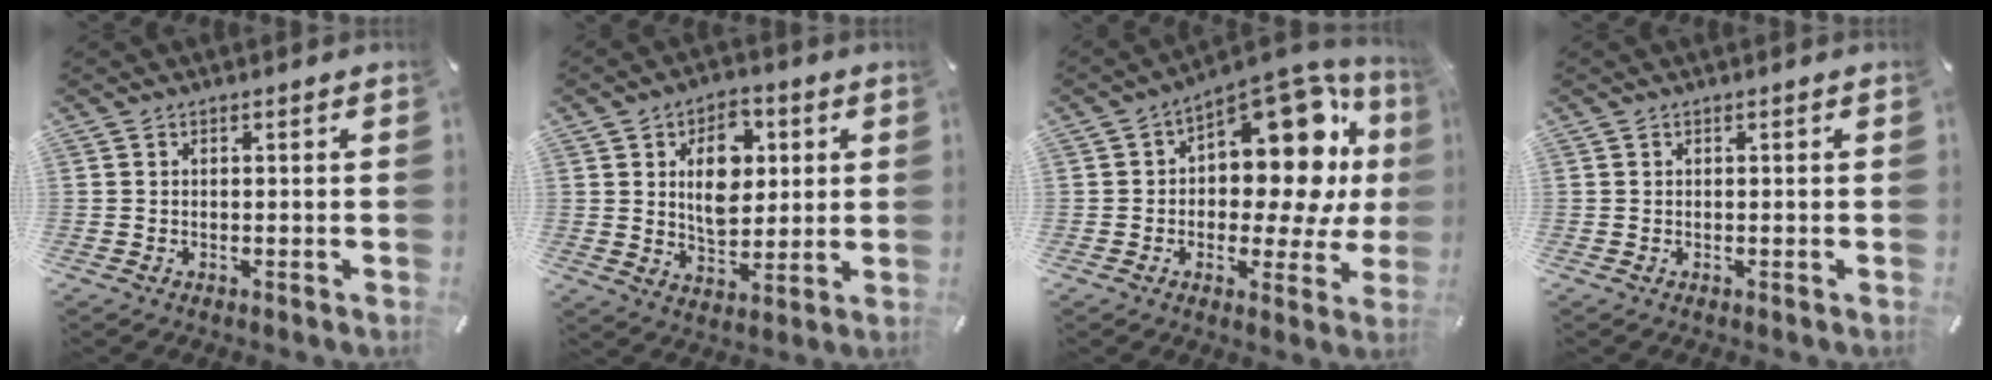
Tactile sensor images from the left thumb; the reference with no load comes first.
{"total": 11.3, "force": [3.1, 8.0, 7.3], "torque": [-0.102, 0.001, 0.052]}
{"total": 19.0, "force": [5.8, 10.9, 14.5], "torque": [-0.169, -0.065, 0.094]}
{"total": 0.0}